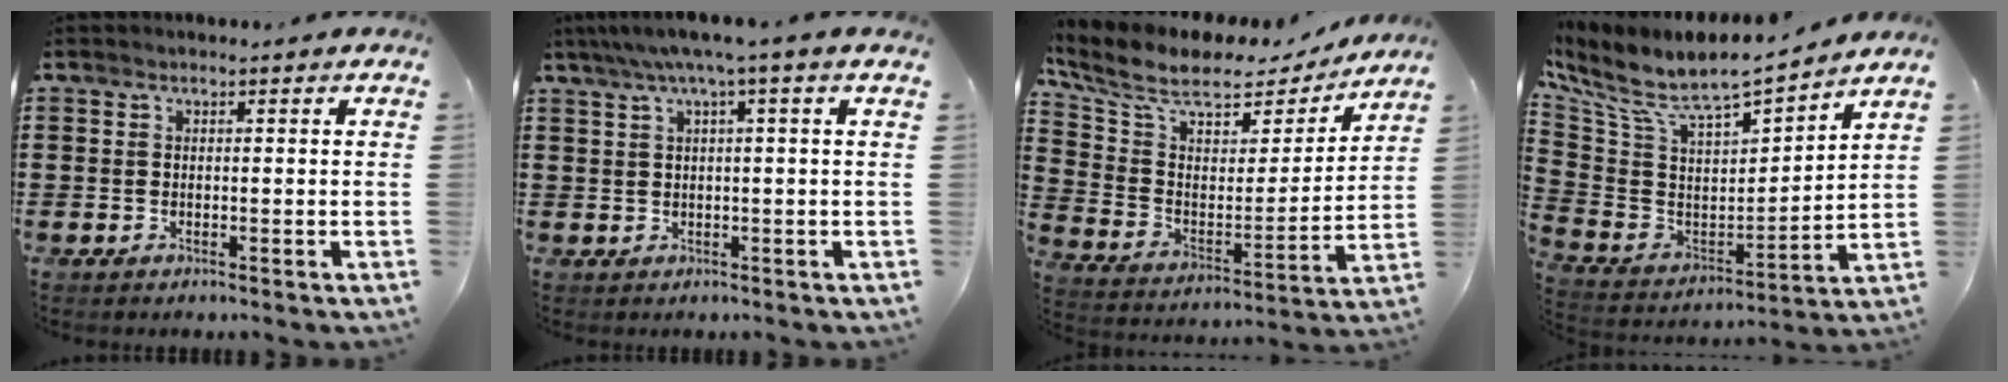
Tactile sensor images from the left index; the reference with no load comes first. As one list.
[{"total": 3.3, "force": [1.4, -0.4, 3.0], "torque": [-0.060, -0.002, 0.020]}, {"total": 8.6, "force": [6.6, 3.4, 4.3], "torque": [-0.118, -0.038, 0.112]}, {"total": 7.5, "force": [5.9, 2.5, 3.9], "torque": [-0.107, -0.051, 0.095]}]